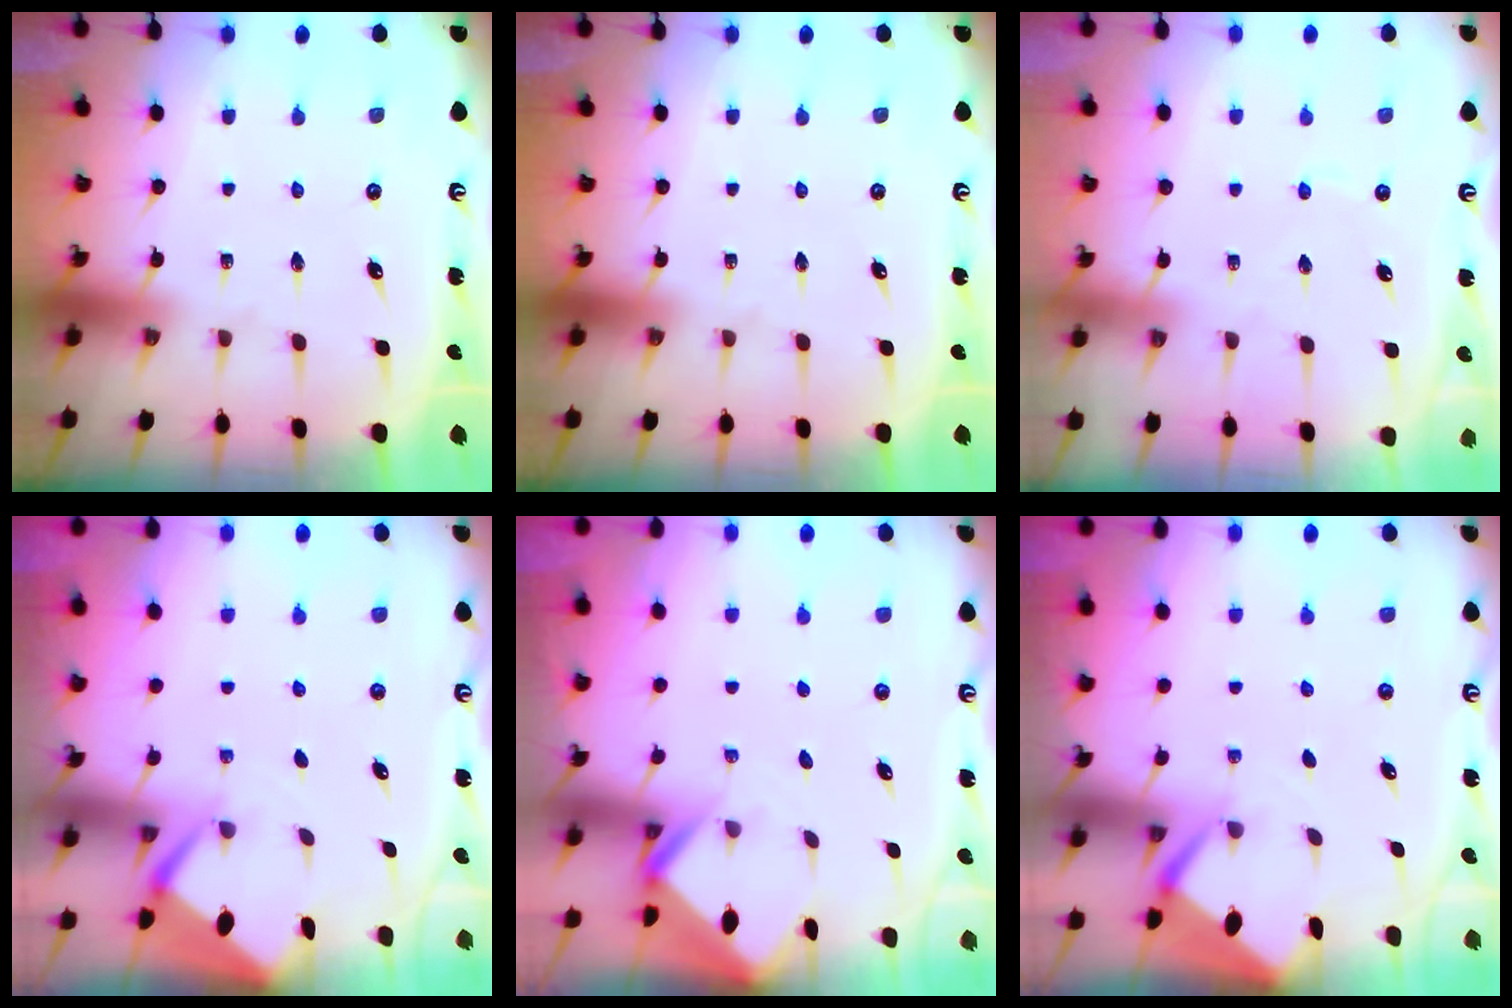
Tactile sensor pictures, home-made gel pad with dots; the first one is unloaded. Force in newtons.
{"total": 0.0}
{"total": 1.5, "press": 1.4, "slide": 0.2}
{"total": 2.7, "press": 2.7, "slide": 0.3}
{"total": 2.6, "press": 2.6, "slide": 0.2}
{"total": 2.6, "press": 2.6, "slide": 0.4}